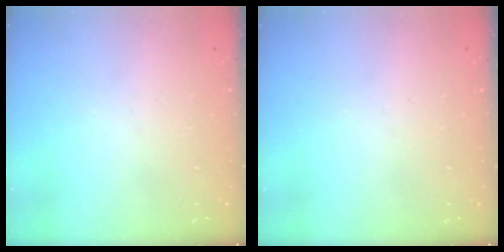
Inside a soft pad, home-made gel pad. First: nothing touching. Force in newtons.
{"total": 0.0}